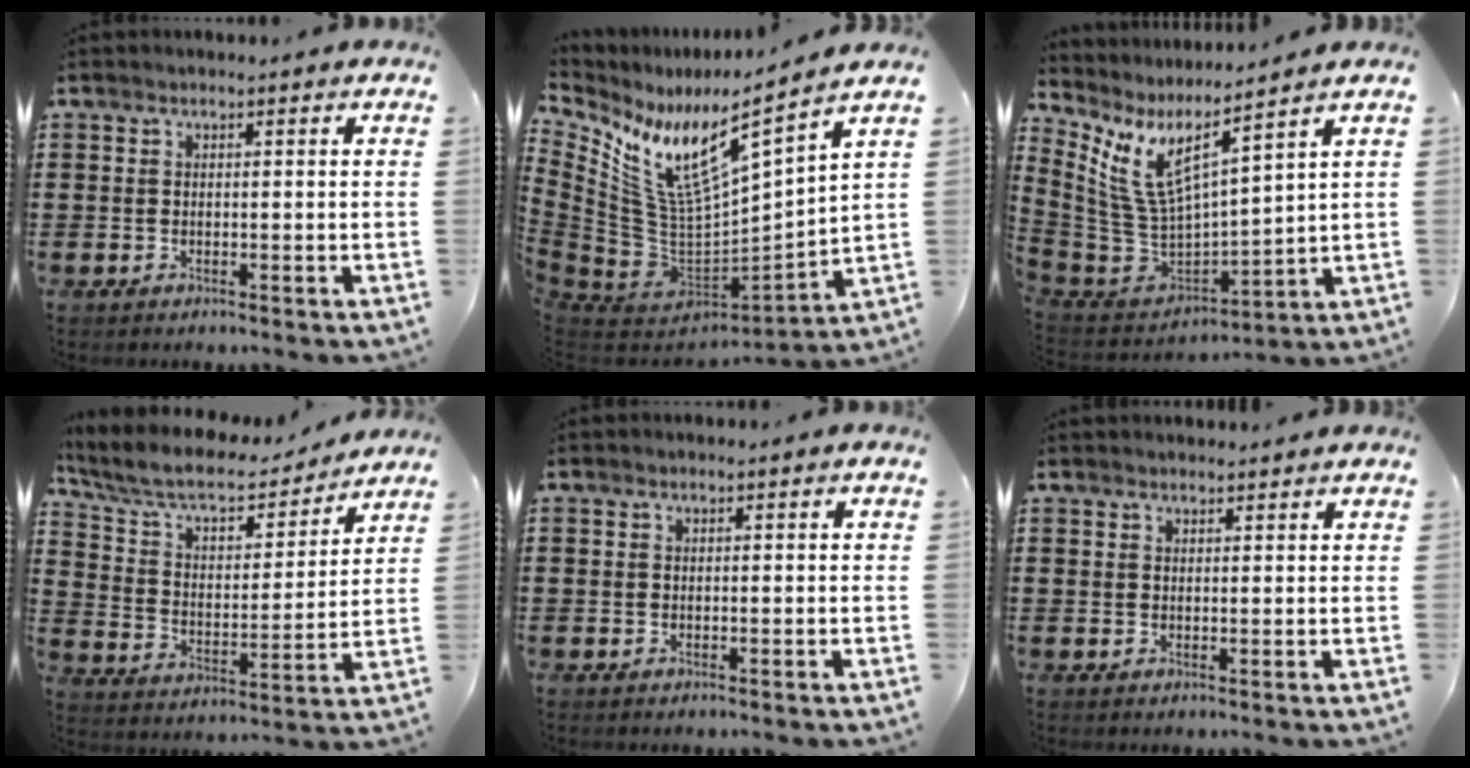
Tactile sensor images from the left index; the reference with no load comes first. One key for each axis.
{"total": 11.1, "fx": 6.8, "fy": 2.6, "fz": 8.3, "tx": -0.191, "ty": -0.060, "tz": 0.113}
{"total": 7.7, "fx": 4.3, "fy": 2.3, "fz": 6.0, "tx": -0.166, "ty": -0.058, "tz": 0.067}
{"total": 8.0, "fx": 6.8, "fy": 2.2, "fz": 3.5, "tx": -0.098, "ty": -0.040, "tz": 0.113}
{"total": 0.0}
{"total": 1.3, "fx": 1.3, "fy": 0.1, "fz": 0.1, "tx": -0.005, "ty": 0.001, "tz": 0.025}